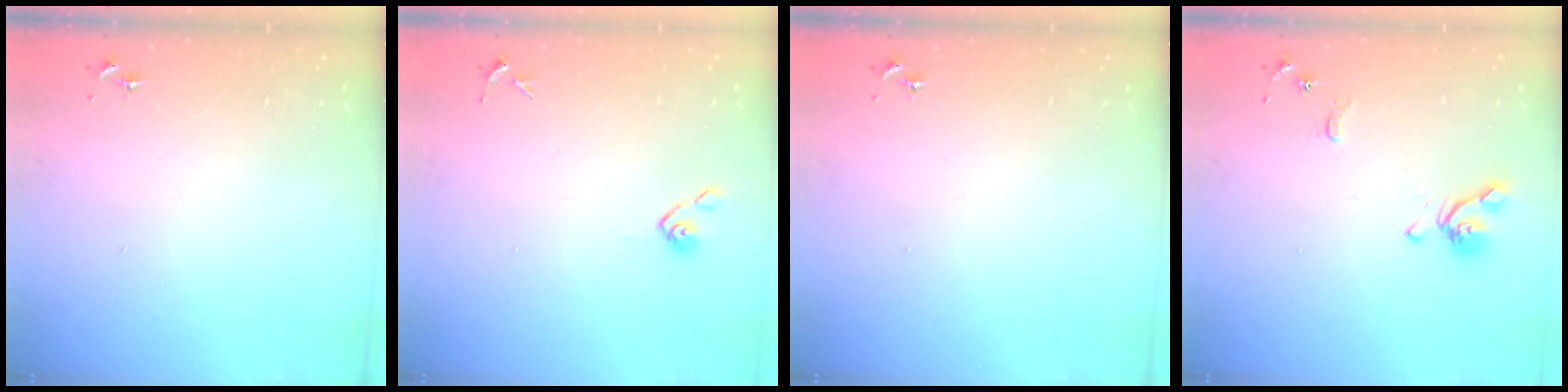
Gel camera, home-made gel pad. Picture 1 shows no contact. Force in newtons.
{"total": 3.6, "press": 3.6, "slide": 0.8}
{"total": 0.0}
{"total": 10.0, "press": 9.9, "slide": 1.4}